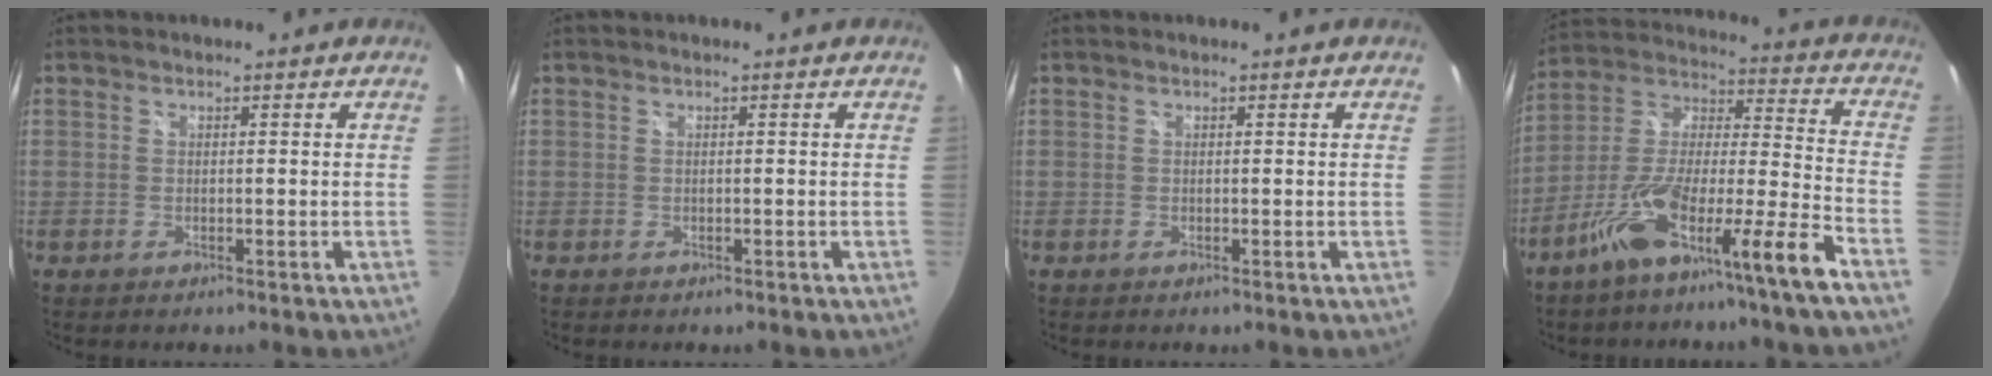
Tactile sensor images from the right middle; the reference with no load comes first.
{"total": 0.0}
{"total": 0.0}
{"total": 15.5, "force": [-10.3, -0.7, 11.5], "torque": [-0.194, -0.013, -0.184]}